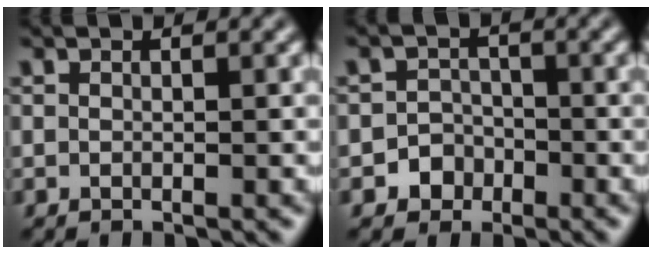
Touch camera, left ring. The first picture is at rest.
{"total": 2.3, "force": [-1.2, 2.0, 0.3], "torque": [0.020, 0.009, -0.027]}